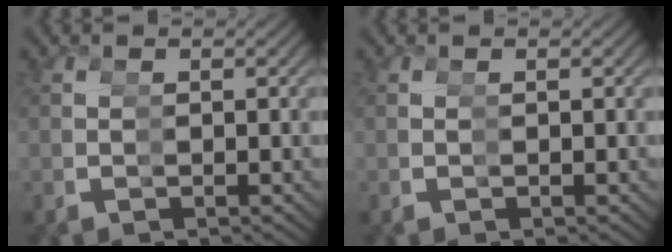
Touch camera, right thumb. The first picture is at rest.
{"total": 0.0}